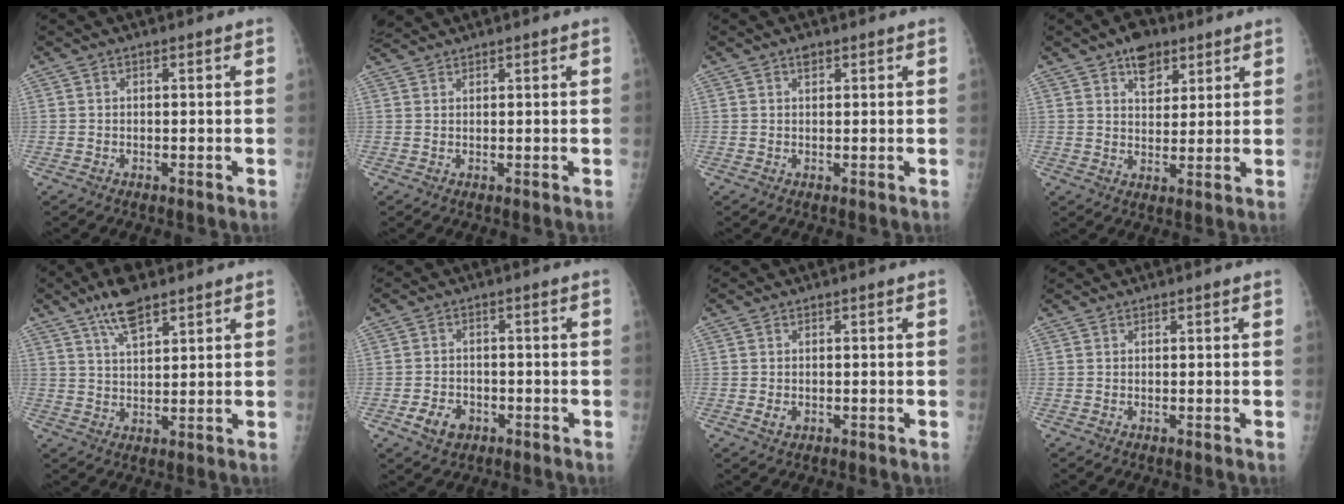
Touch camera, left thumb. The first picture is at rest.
{"total": 2.7, "force": [2.6, 0.3, 0.4], "torque": [-0.011, 0.016, 0.056]}
{"total": 1.3, "force": [0.8, 0.8, 0.6], "torque": [-0.002, -0.003, 0.011]}
{"total": 7.0, "force": [4.4, 4.2, 3.6], "torque": [-0.026, -0.021, 0.066]}
{"total": 7.5, "force": [5.2, 2.5, 4.8], "torque": [-0.077, -0.022, 0.096]}
{"total": 3.9, "force": [-1.7, 3.1, 1.8], "torque": [-0.015, 0.005, -0.021]}
{"total": 1.3, "force": [0.2, 1.2, 0.7], "torque": [-0.009, -0.001, 0.008]}
{"total": 0.6, "force": [0.6, 0.2, -0.1], "torque": [0.003, 0.003, 0.011]}